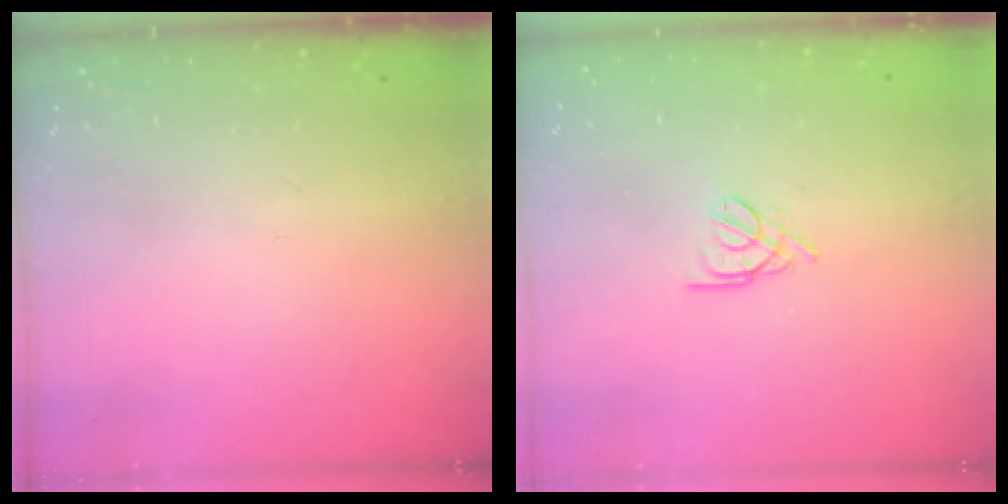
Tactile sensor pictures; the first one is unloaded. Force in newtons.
{"total": 1.8, "press": 1.7, "slide": 0.5}